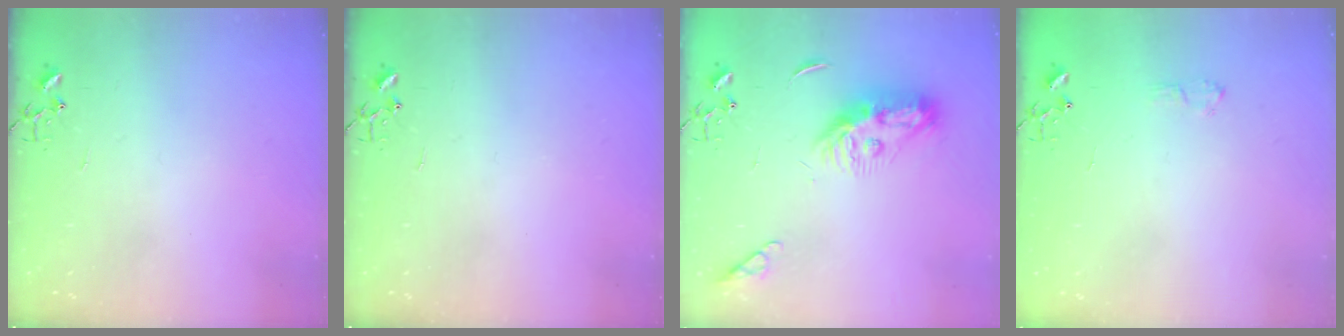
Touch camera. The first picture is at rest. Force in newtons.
{"total": 0.0}
{"total": 11.4, "press": 11.4, "slide": 0.5}
{"total": 4.5, "press": 4.5, "slide": 0.7}